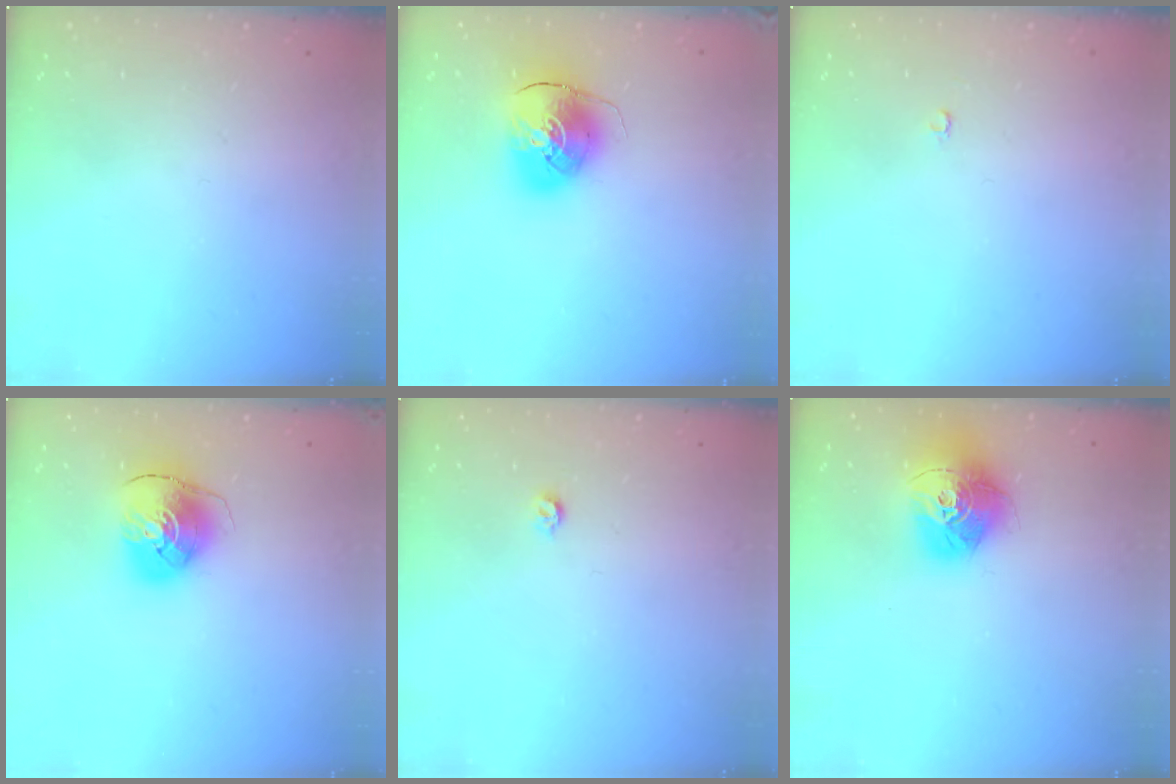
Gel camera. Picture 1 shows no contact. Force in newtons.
{"total": 10.0, "press": 9.9, "slide": 1.5}
{"total": 2.1, "press": 2.1, "slide": 0.2}
{"total": 9.4, "press": 9.2, "slide": 1.5}
{"total": 3.0, "press": 3.0, "slide": 0.5}
{"total": 17.0, "press": 16.9, "slide": 1.5}